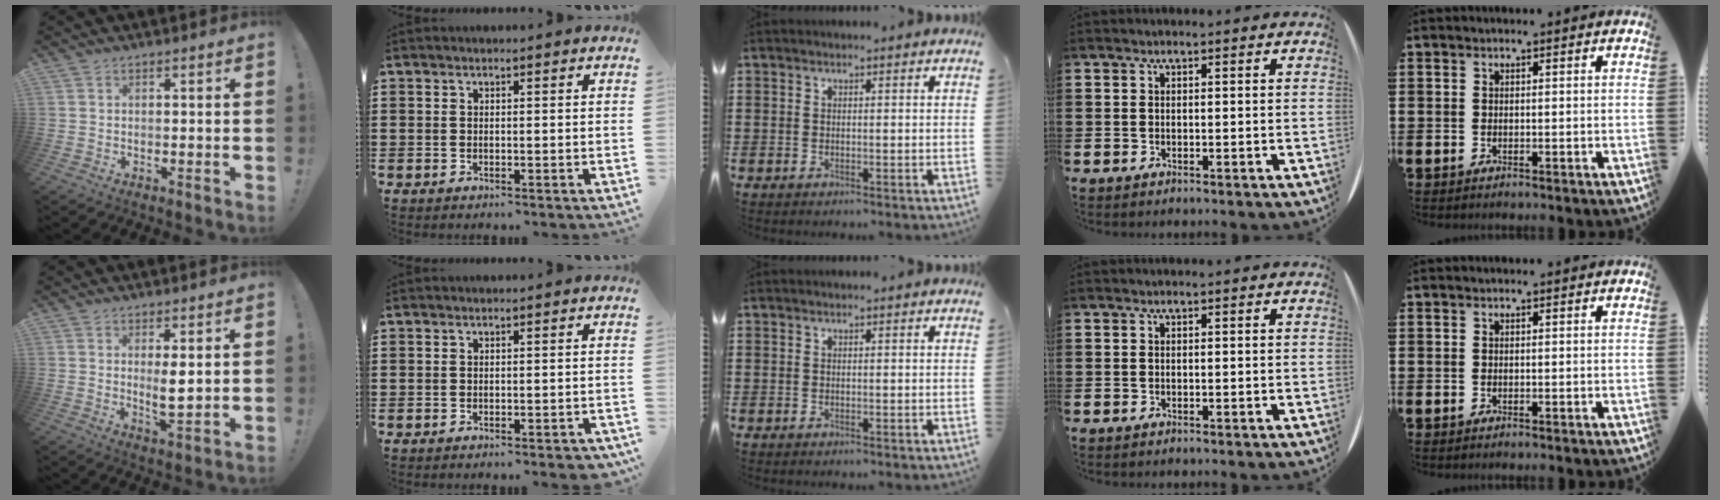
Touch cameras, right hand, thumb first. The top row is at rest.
{"thumb": {"total": 5.4, "force": [1.4, 1.4, 5.0], "torque": [-0.081, -0.017, 0.020]}, "index": {"total": 1.0, "force": [-0.9, 0.1, 0.4], "torque": [-0.011, -0.004, -0.018]}}